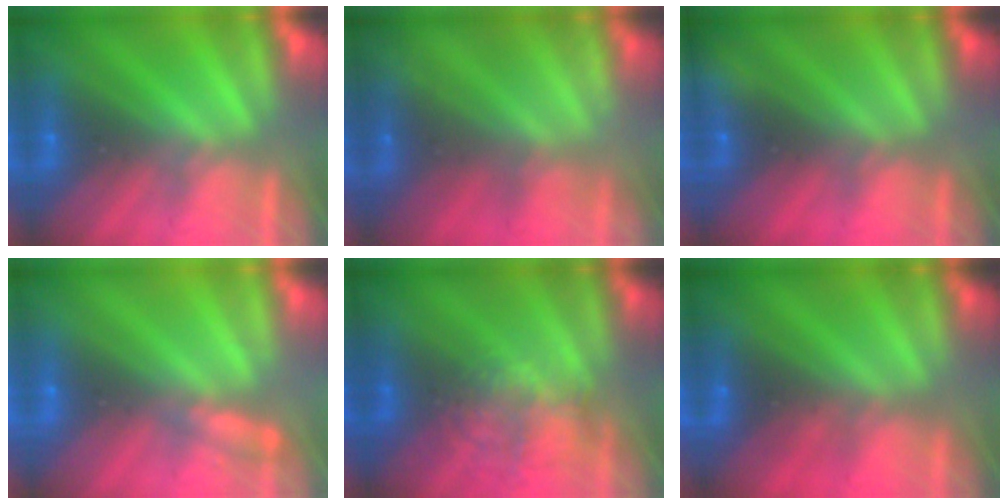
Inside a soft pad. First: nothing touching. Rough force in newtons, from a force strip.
{"total": 2.1}
{"total": 2.3}
{"total": 2.2}
{"total": 2.1}
{"total": 2.2}